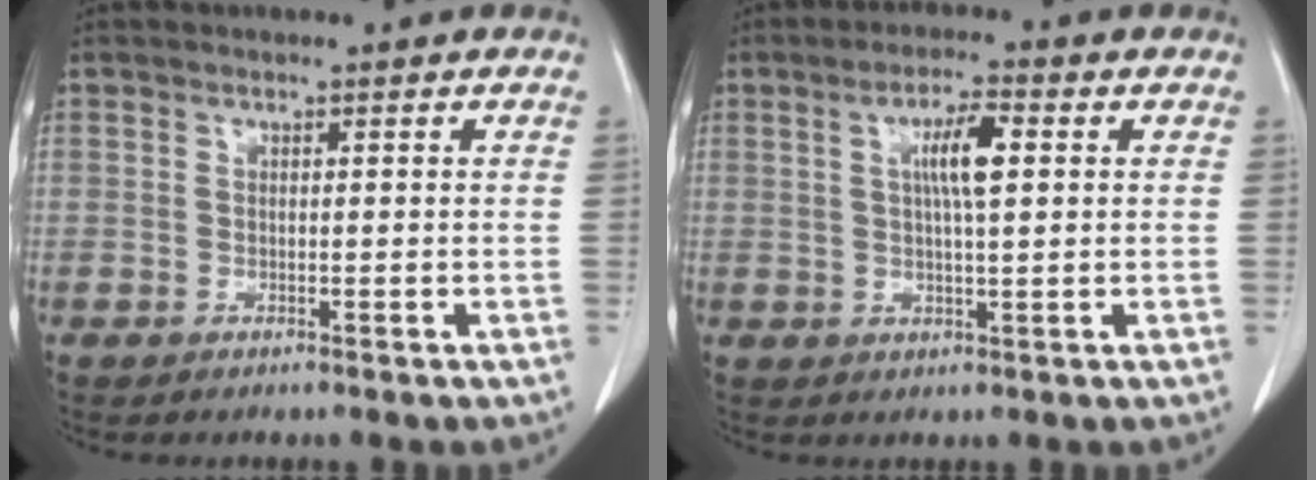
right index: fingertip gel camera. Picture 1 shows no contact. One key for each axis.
{"total": 5.8, "fx": 1.4, "fy": 0.8, "fz": 5.6, "tx": -0.101, "ty": 0.006, "tz": 0.025}